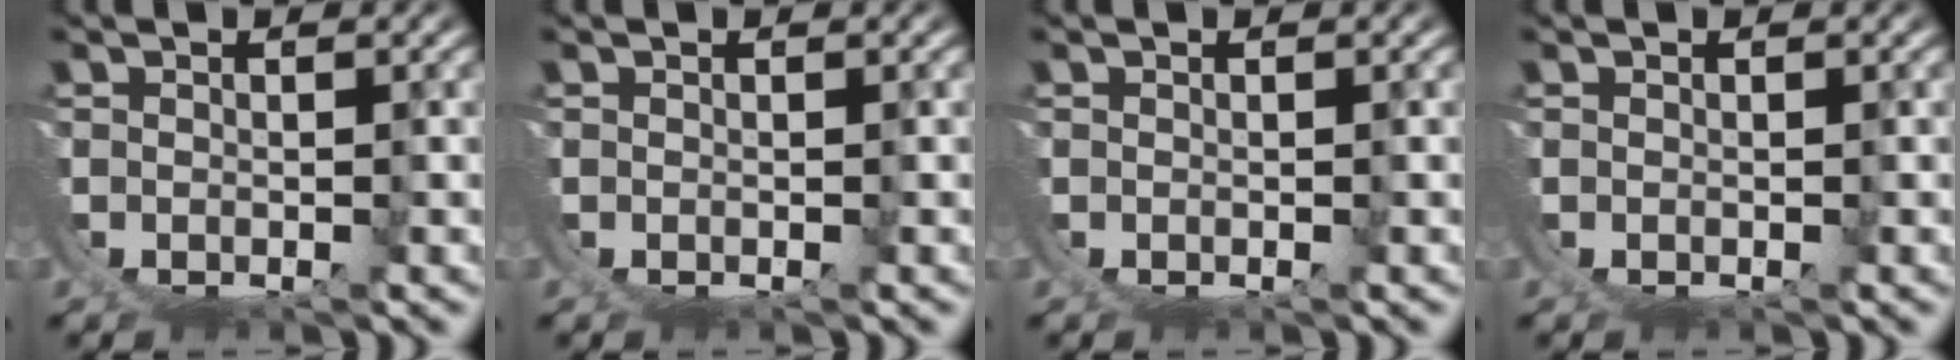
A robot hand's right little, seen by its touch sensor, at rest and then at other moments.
{"total": 0.0}
{"total": 0.0}
{"total": 0.0}